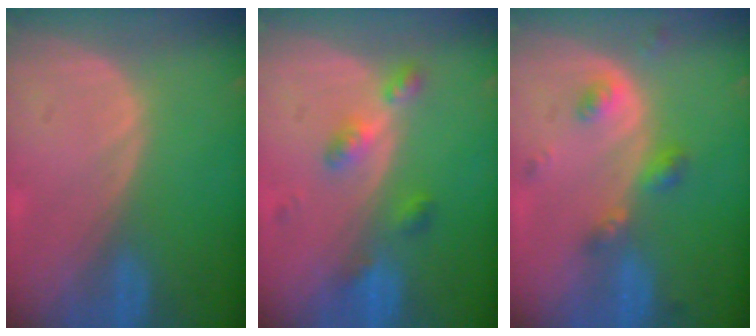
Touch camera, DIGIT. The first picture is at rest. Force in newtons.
{"total": 4.6, "press": 4.2, "slide": 1.9}
{"total": 4.7, "press": 4.2, "slide": 2.1}